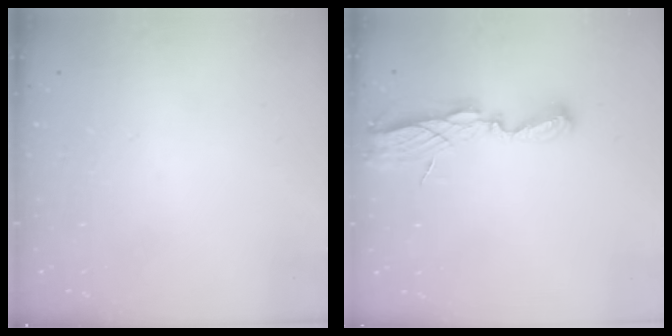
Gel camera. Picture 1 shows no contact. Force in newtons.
{"total": 6.2, "press": 6.2, "slide": 0.0}